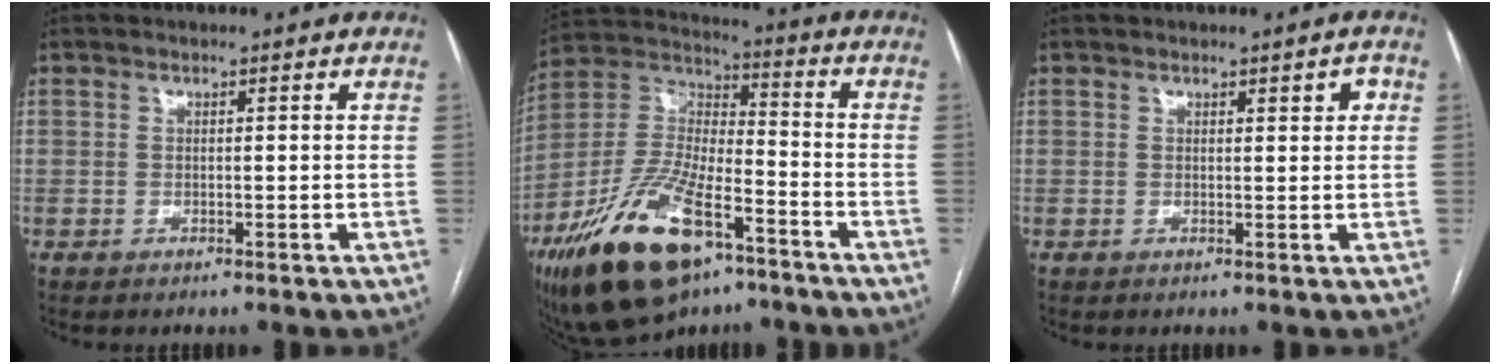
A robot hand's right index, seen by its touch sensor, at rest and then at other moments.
{"total": 20.1, "force": [-11.9, 7.3, 14.5], "torque": [-0.312, -0.003, -0.213]}
{"total": 1.9, "force": [0.8, 0.6, 1.6], "torque": [-0.018, 0.005, 0.010]}